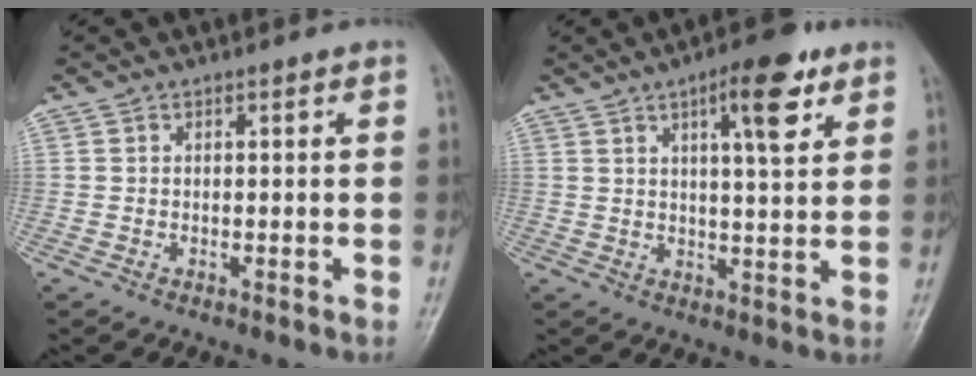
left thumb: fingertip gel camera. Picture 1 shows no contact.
{"total": 9.5, "force": [4.7, 2.7, 7.8], "torque": [-0.099, -0.020, 0.066]}